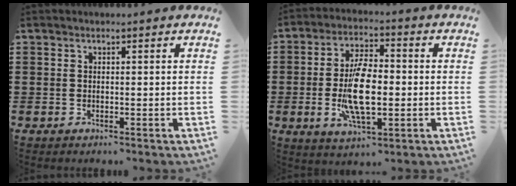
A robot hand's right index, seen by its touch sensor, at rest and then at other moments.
{"total": 10.6, "force": [-1.4, 4.4, 9.6], "torque": [-0.201, -0.005, -0.027]}